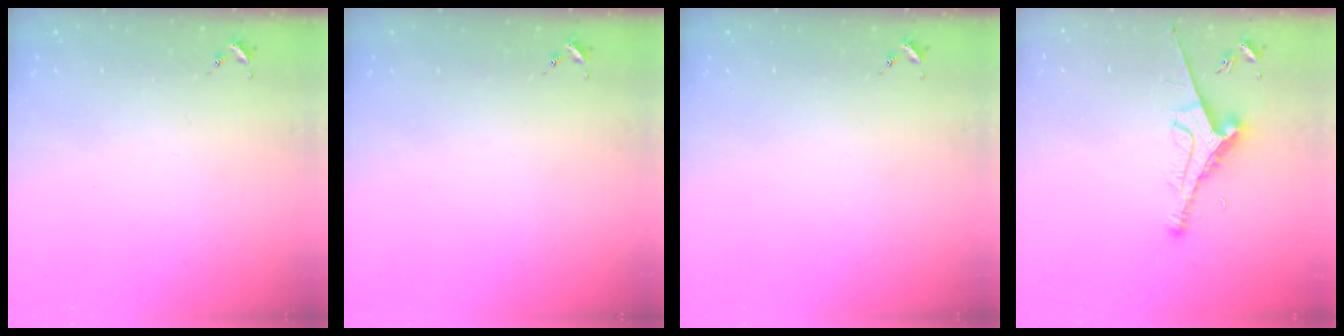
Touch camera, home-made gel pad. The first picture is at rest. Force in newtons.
{"total": 0.0}
{"total": 0.0}
{"total": 9.5, "press": 9.4, "slide": 1.2}